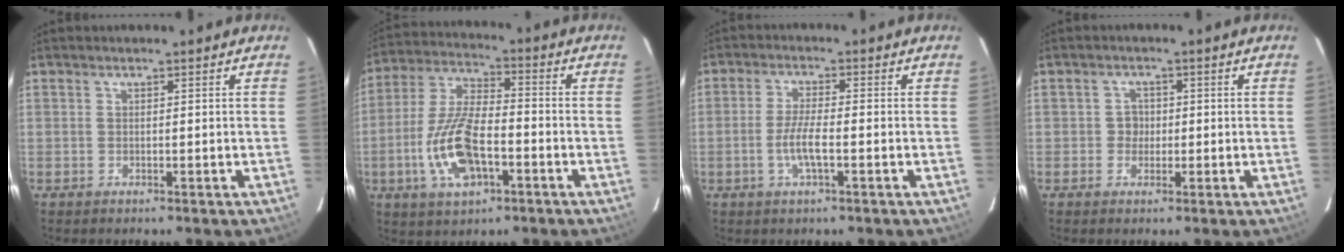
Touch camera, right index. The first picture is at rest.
{"total": 14.1, "force": [-4.8, 6.2, 11.8], "torque": [-0.252, -0.002, -0.086]}
{"total": 5.2, "force": [-1.8, 1.0, 4.8], "torque": [-0.098, -0.003, -0.035]}
{"total": 2.4, "force": [-0.5, 2.4, 0.3], "torque": [-0.002, 0.007, -0.008]}